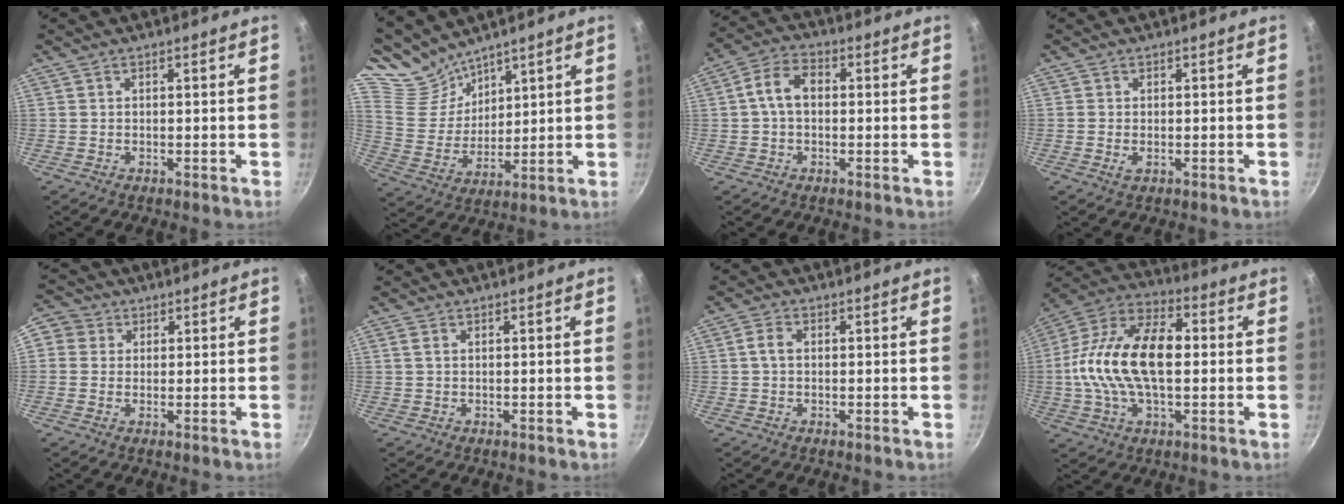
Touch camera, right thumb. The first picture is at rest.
{"total": 9.5, "force": [8.6, 3.6, 1.7], "torque": [-0.012, -0.045, 0.185]}
{"total": 6.8, "force": [0.3, 4.6, 5.0], "torque": [-0.084, 0.023, -0.005]}
{"total": 1.5, "force": [-0.4, 0.8, 1.2], "torque": [-0.025, -0.002, -0.006]}
{"total": 5.6, "force": [1.2, 5.2, 1.7], "torque": [-0.004, 0.003, 0.006]}
{"total": 1.1, "force": [0.3, 0.6, 0.8], "torque": [-0.017, 0.001, 0.004]}
{"total": 2.4, "force": [0.0, 1.6, 1.8], "torque": [-0.036, 0.008, -0.003]}
{"total": 20.4, "force": [0.2, 11.2, 17.1], "torque": [-0.306, 0.038, -0.014]}